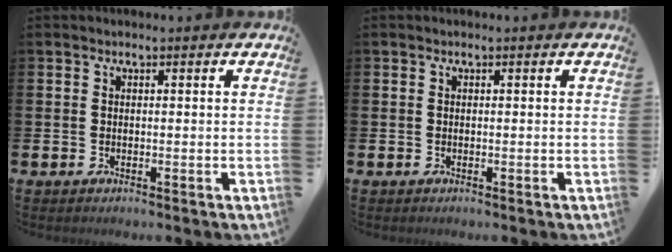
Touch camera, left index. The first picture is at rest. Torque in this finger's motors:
{"motor_torque": [0.00, 0.00, 0.00, 0.01]}